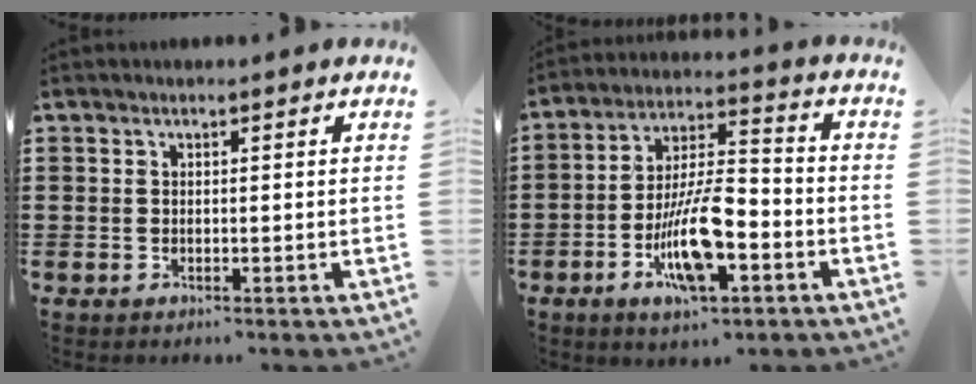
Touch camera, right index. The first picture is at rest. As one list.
[{"total": 12.3, "force": [-4.9, 4.2, 10.4], "torque": [-0.210, 0.003, -0.087]}]